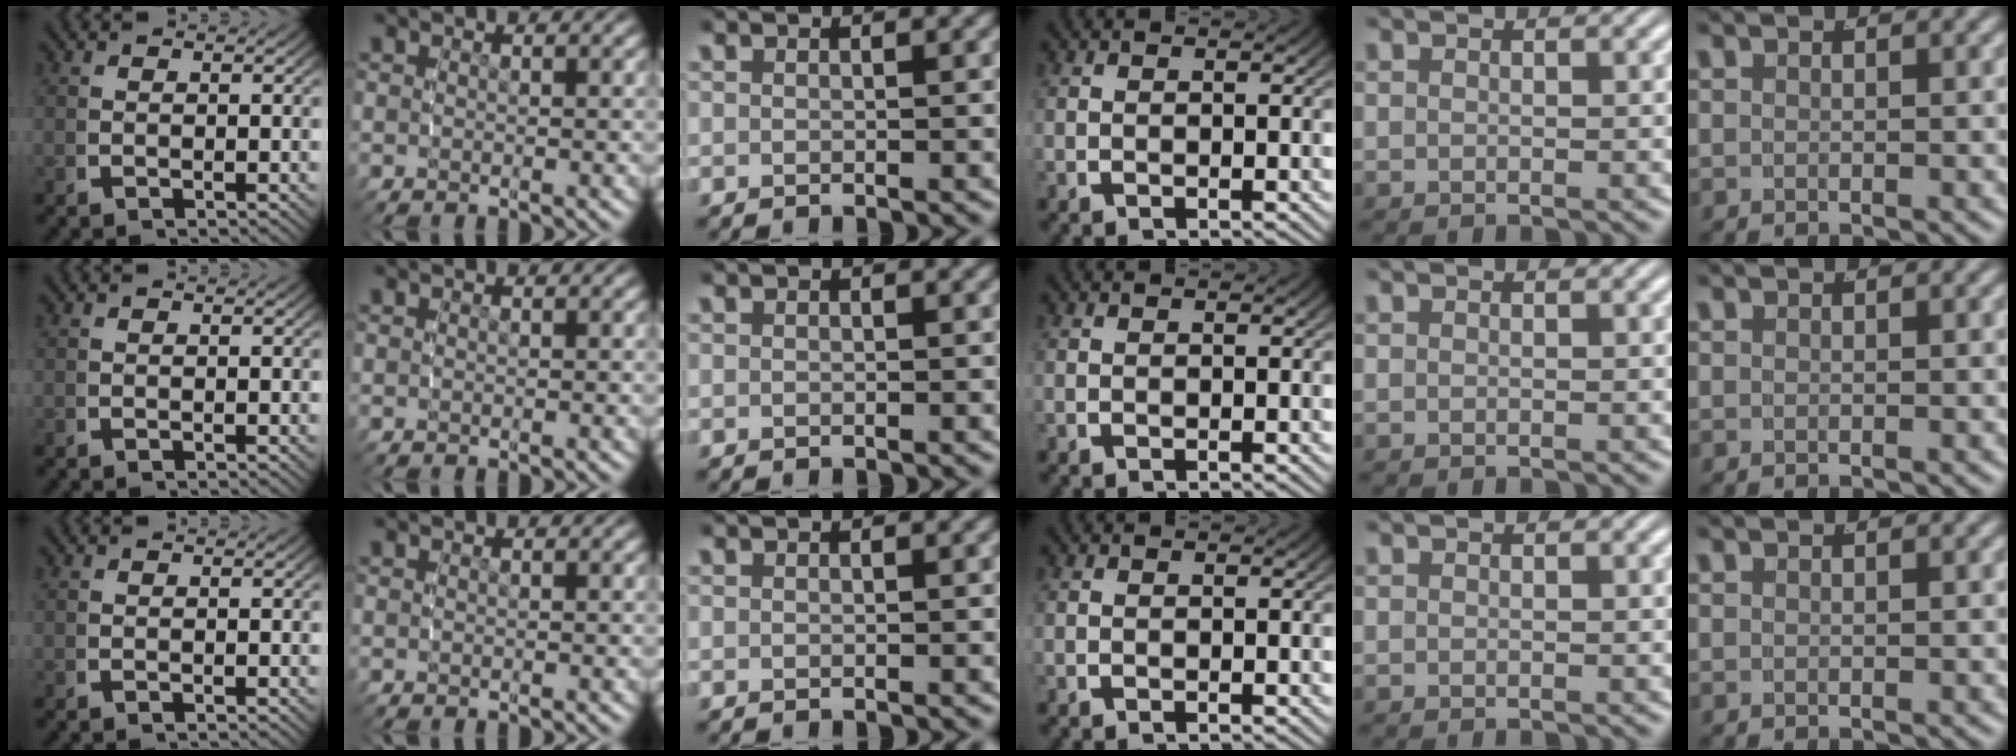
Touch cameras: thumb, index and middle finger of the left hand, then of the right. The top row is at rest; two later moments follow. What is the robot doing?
{"motion": "reach", "object": "paper"}